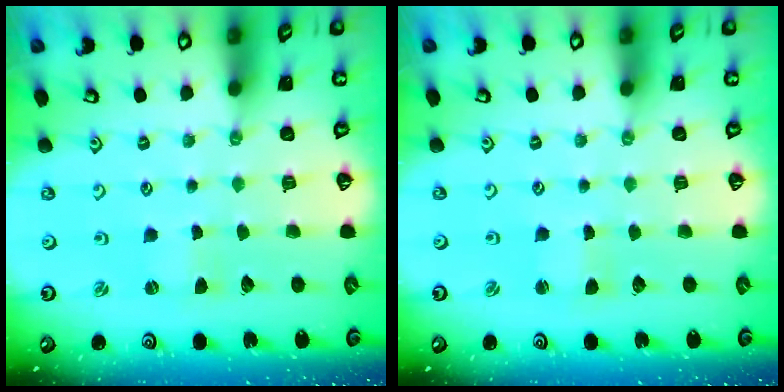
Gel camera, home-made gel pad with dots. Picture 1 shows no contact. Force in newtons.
{"total": 0.7, "press": 0.7, "slide": 0.2}